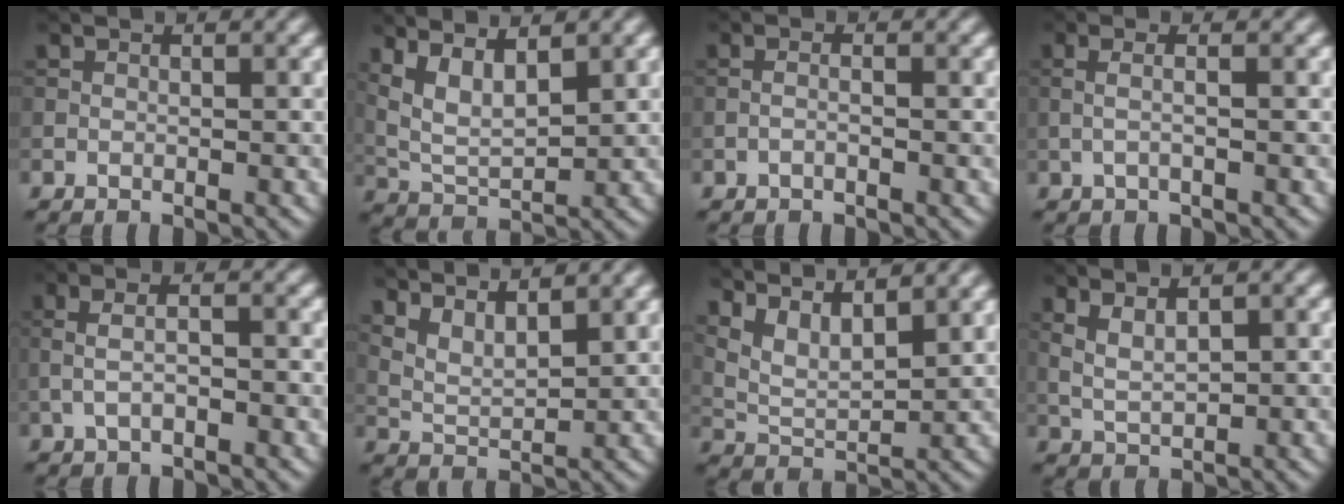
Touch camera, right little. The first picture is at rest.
{"total": 5.0, "force": [2.4, 2.0, 3.9], "torque": [-0.087, -0.002, 0.052]}
{"total": 0.9, "force": [-0.5, 0.2, 0.7], "torque": [-0.016, 0.001, -0.012]}
{"total": 2.0, "force": [0.2, 0.6, 1.9], "torque": [-0.032, -0.004, -0.008]}
{"total": 2.9, "force": [-0.6, 1.1, 2.6], "torque": [-0.057, 0.002, -0.012]}
{"total": 3.8, "force": [3.0, 1.0, 2.0], "torque": [-0.045, -0.002, 0.061]}
{"total": 4.8, "force": [3.5, 1.5, 2.9], "torque": [-0.068, 0.000, 0.070]}
{"total": 3.1, "force": [0.9, 1.1, 2.8], "torque": [-0.059, 0.000, 0.021]}